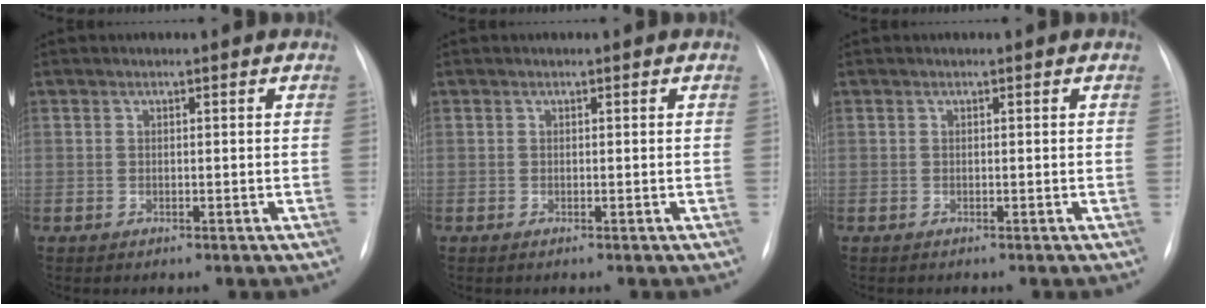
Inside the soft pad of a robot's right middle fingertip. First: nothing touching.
{"total": 0.0}
{"total": 0.0}